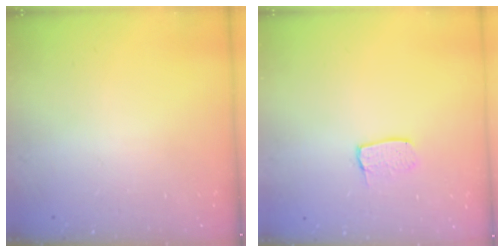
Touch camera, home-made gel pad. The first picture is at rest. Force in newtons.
{"total": 5.5, "press": 5.5, "slide": 0.2}